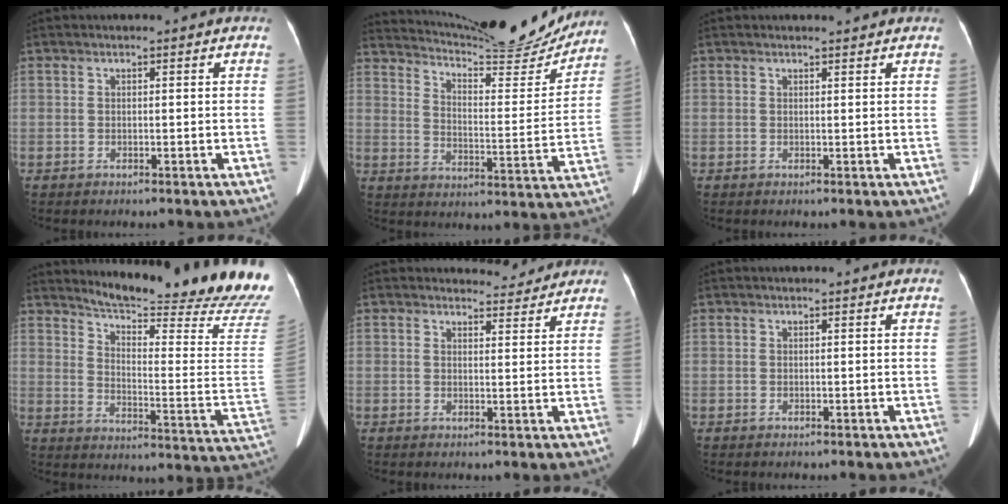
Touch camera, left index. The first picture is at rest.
{"total": 20.2, "force": [19.1, 2.0, 6.2], "torque": [-0.101, -0.046, 0.257]}
{"total": 1.5, "force": [1.4, 0.1, 0.4], "torque": [-0.008, 0.003, 0.021]}
{"total": 24.7, "force": [22.8, -1.6, 9.5], "torque": [-0.147, -0.150, 0.283]}
{"total": 3.6, "force": [3.4, 0.9, -0.2], "torque": [0.002, -0.006, 0.040]}
{"total": 0.0}